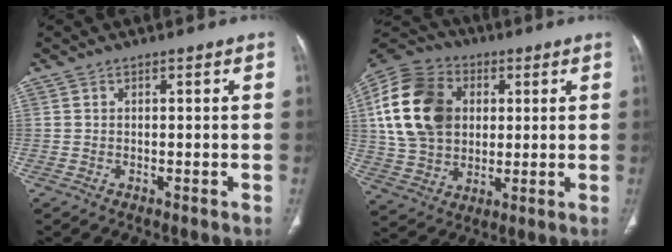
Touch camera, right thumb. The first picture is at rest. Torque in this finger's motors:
{"motor_torque": [-0.88, 1.70, 1.63, 0.11, 0.20]}